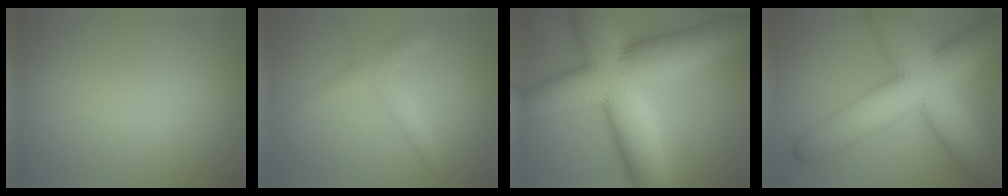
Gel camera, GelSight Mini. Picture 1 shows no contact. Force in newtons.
{"total": 2.2, "press": 2.2, "slide": 0.1}
{"total": 16.0, "press": 16.0, "slide": 0.1}
{"total": 14.5, "press": 14.5, "slide": 0.2}